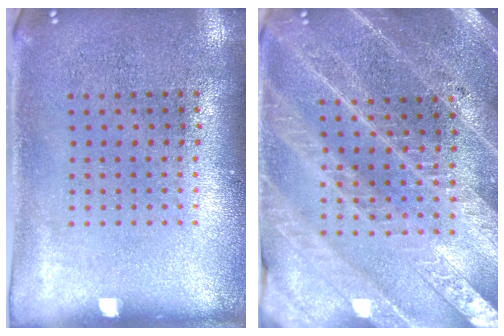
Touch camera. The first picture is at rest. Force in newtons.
{"total": 3.7, "press": 3.5, "slide": 1.4}